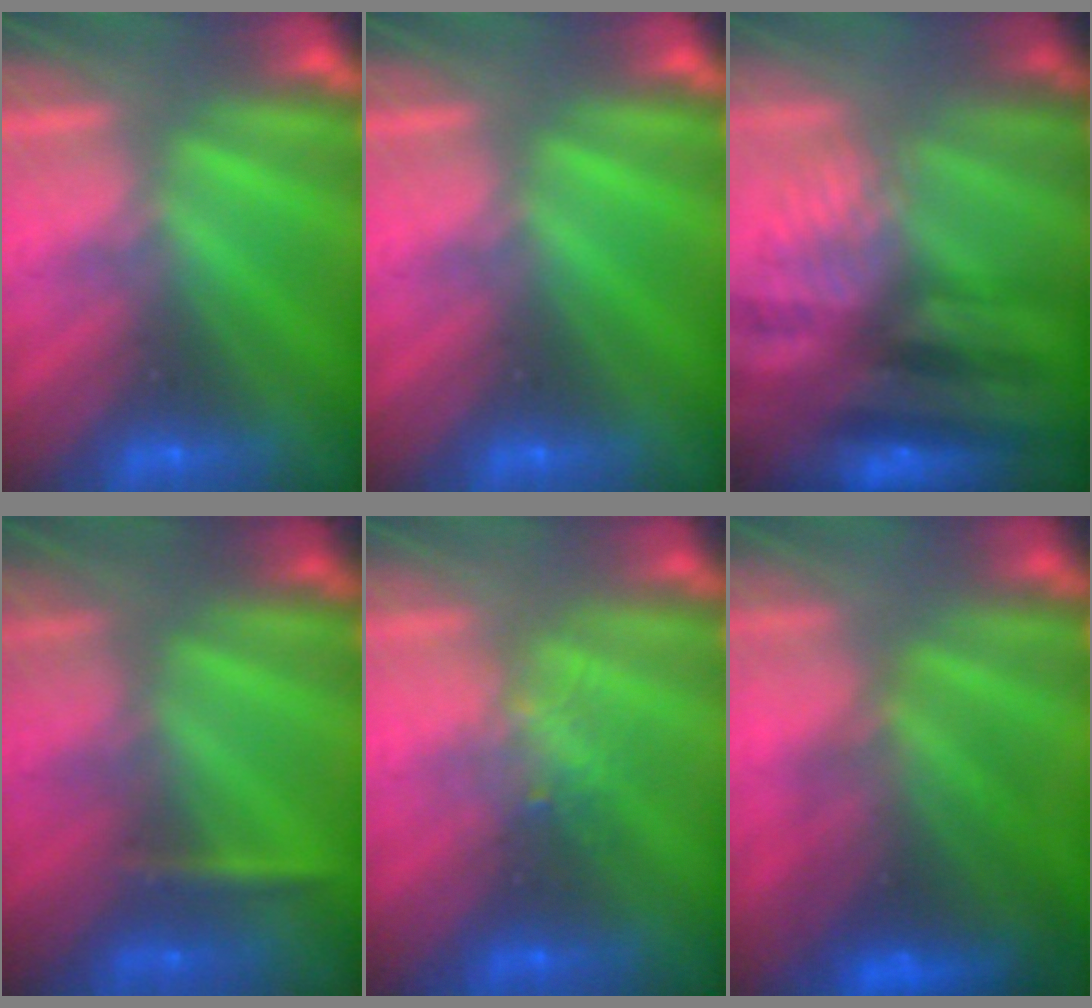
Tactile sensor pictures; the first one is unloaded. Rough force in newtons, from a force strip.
{"total": 0.0}
{"total": 7.6}
{"total": 2.3}
{"total": 2.4}
{"total": 7.4}